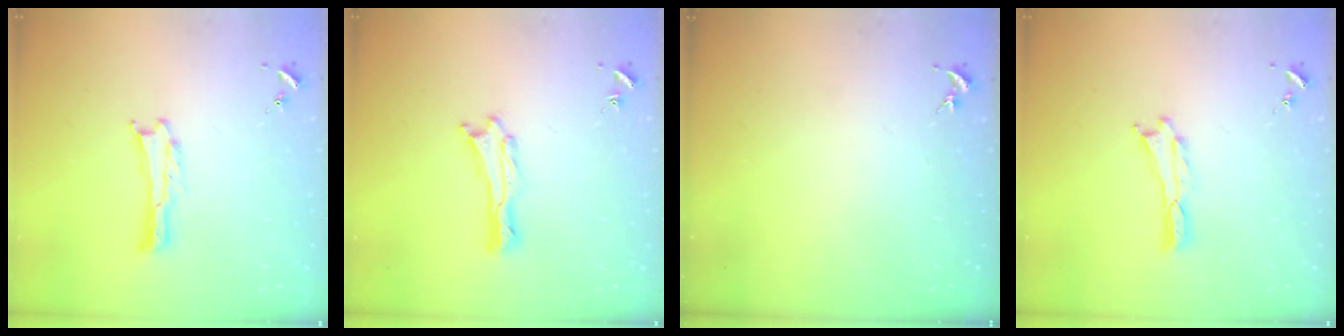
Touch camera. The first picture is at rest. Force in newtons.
{"total": 0.8, "press": 0.7, "slide": 0.2}
{"total": 0.0}
{"total": 0.0}